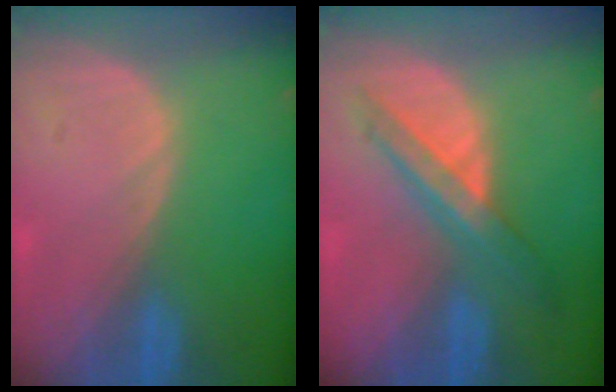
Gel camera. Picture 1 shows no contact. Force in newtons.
{"total": 7.2, "press": 6.1, "slide": 3.8}